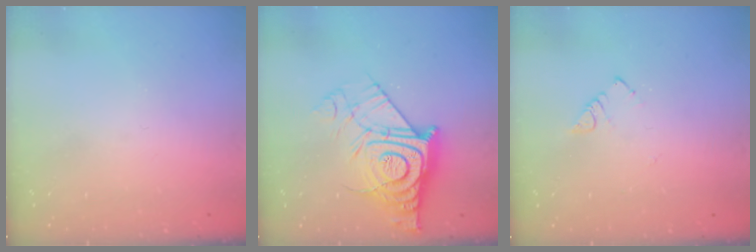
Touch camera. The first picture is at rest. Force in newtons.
{"total": 16.2, "press": 16.1, "slide": 1.3}
{"total": 3.0, "press": 2.9, "slide": 0.4}